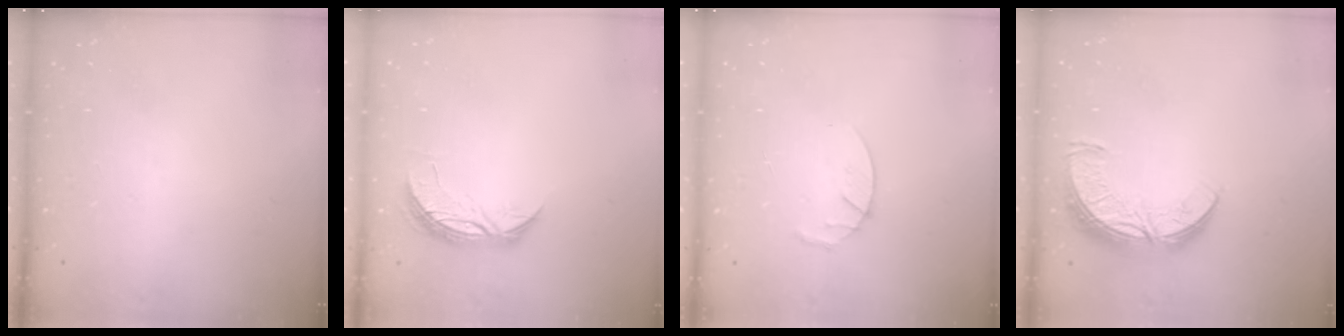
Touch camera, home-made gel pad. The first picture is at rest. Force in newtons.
{"total": 7.1, "press": 7.1, "slide": 0.4}
{"total": 3.0, "press": 2.9, "slide": 0.5}
{"total": 10.6, "press": 10.6, "slide": 0.9}